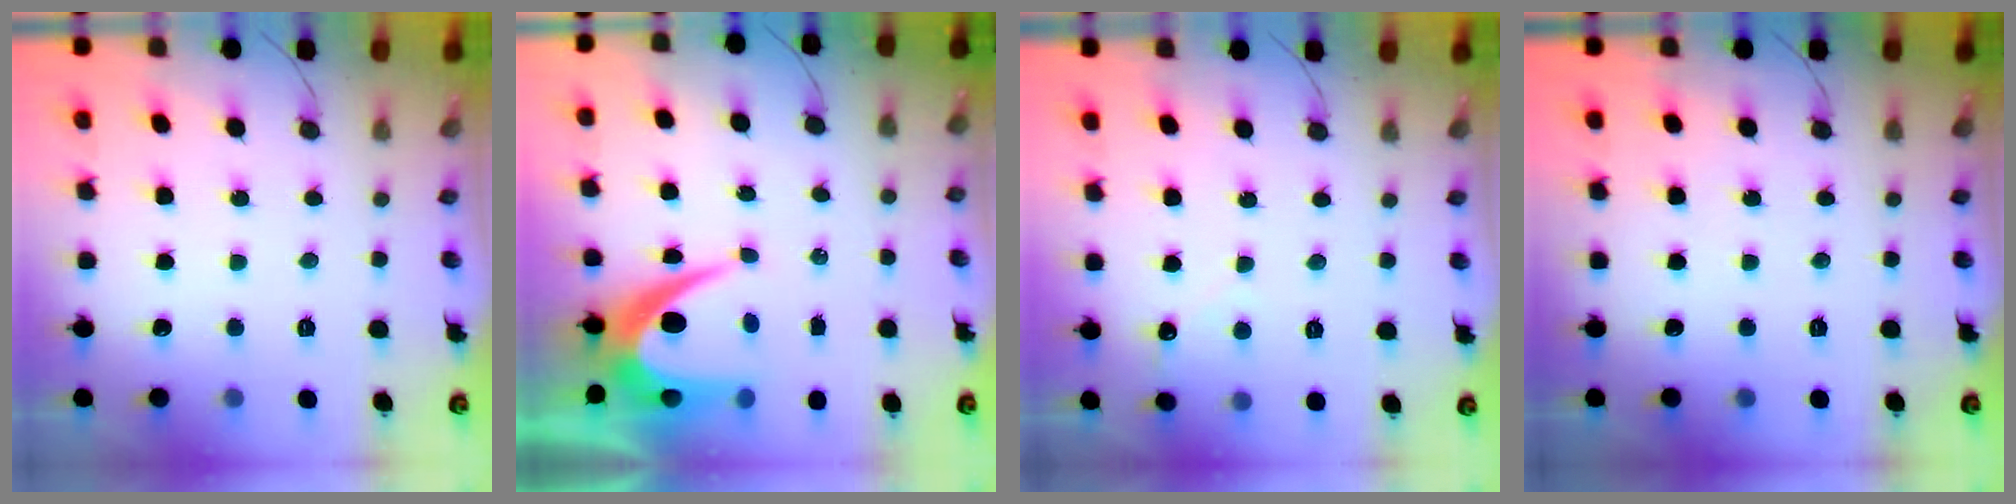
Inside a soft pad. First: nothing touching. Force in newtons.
{"total": 8.9, "press": 8.9, "slide": 0.8}
{"total": 2.7, "press": 2.7, "slide": 0.3}
{"total": 0.0}